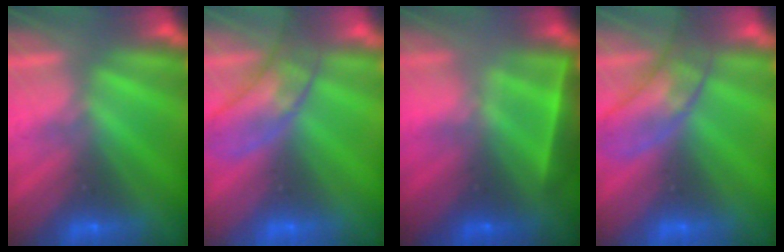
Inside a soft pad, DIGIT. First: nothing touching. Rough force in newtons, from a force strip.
{"total": 2.9}
{"total": 4.6}
{"total": 2.9}